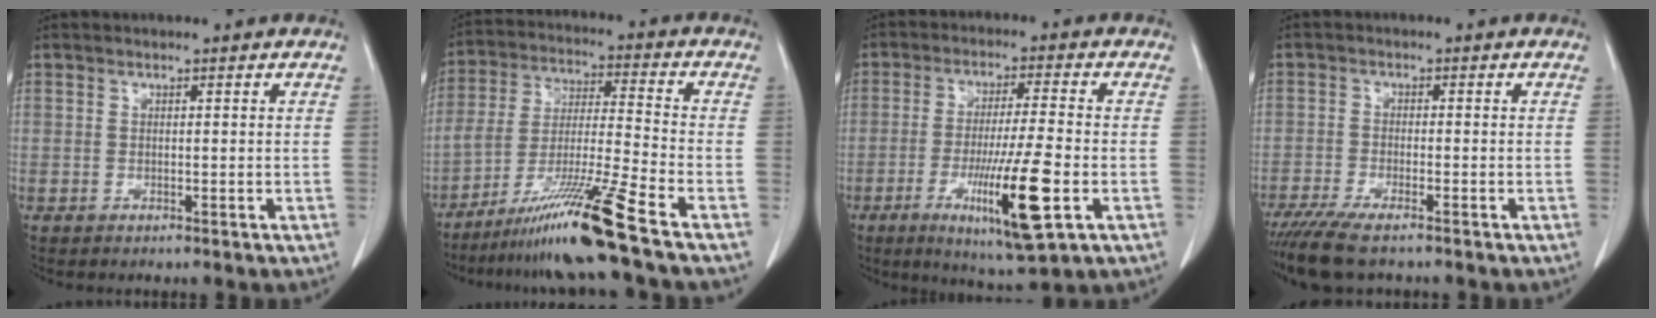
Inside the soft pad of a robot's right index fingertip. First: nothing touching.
{"total": 13.5, "force": [-9.6, -2.4, 9.2], "torque": [-0.173, -0.023, -0.174]}
{"total": 13.3, "force": [-4.4, 0.5, 12.5], "torque": [-0.224, -0.031, -0.072]}
{"total": 8.0, "force": [-6.4, 1.3, 4.7], "torque": [-0.081, -0.019, -0.106]}